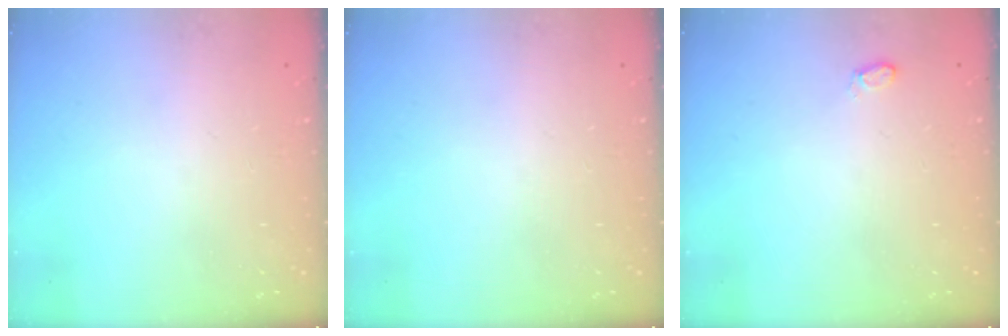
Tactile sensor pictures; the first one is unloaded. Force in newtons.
{"total": 0.0}
{"total": 3.9, "press": 3.7, "slide": 1.3}